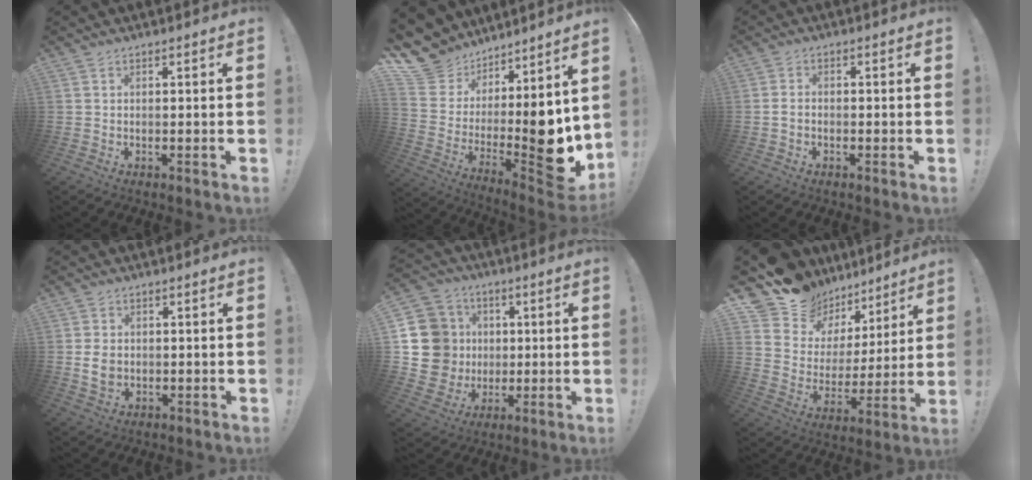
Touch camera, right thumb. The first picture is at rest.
{"total": 12.8, "force": [2.4, 8.5, 9.2], "torque": [-0.113, -0.060, 0.060]}
{"total": 1.9, "force": [-0.9, 1.2, 1.1], "torque": [-0.017, 0.006, -0.017]}
{"total": 5.7, "force": [-0.1, 4.6, 3.4], "torque": [-0.052, 0.001, -0.001]}
{"total": 18.3, "force": [1.6, 16.5, 7.8], "torque": [-0.149, 0.003, 0.062]}
{"total": 12.0, "force": [10.4, 5.9, 0.5], "torque": [-0.024, -0.094, 0.198]}